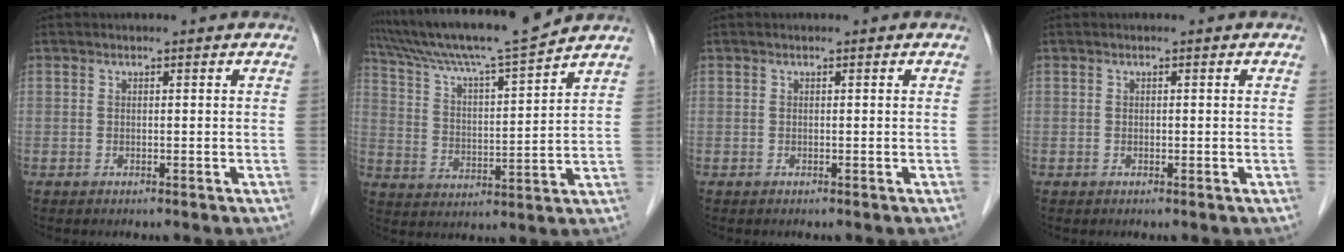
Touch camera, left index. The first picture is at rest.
{"total": 14.6, "force": [13.2, -1.5, 5.9], "torque": [-0.113, -0.003, 0.223]}
{"total": 0.0}
{"total": 0.0}